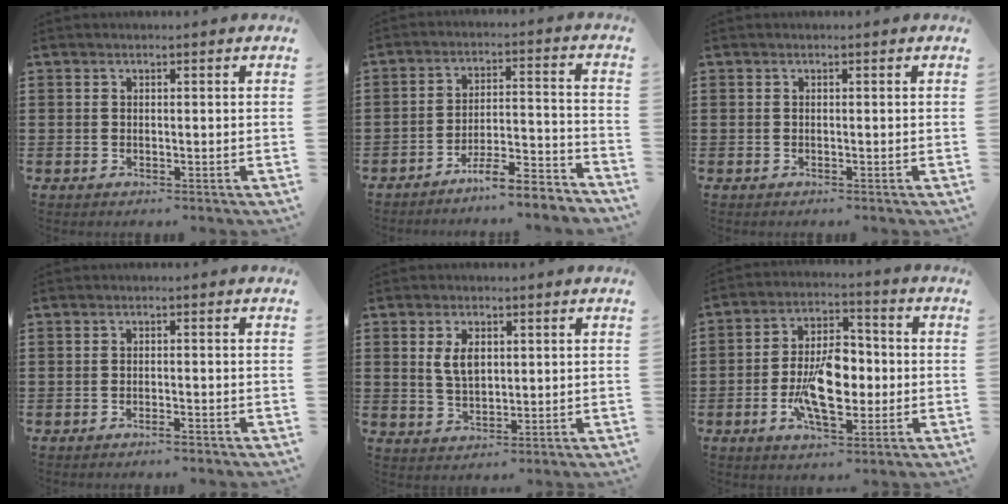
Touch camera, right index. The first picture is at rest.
{"total": 7.0, "force": [-6.5, 0.4, 2.6], "torque": [-0.037, 0.012, -0.122]}
{"total": 0.0}
{"total": 1.3, "force": [-1.1, 0.1, 0.7], "torque": [-0.014, -0.002, -0.020]}
{"total": 4.3, "force": [1.2, 2.3, 3.4], "torque": [-0.065, 0.006, 0.018]}
{"total": 10.3, "force": [-2.0, 5.2, 8.7], "torque": [-0.172, -0.001, -0.038]}